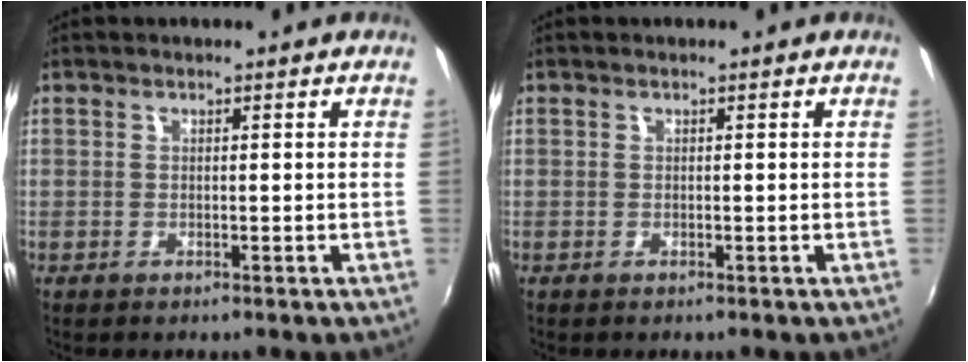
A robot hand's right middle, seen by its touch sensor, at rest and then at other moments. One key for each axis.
{"total": 0.0}